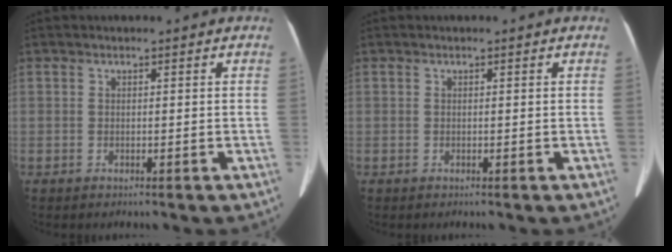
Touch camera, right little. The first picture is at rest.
{"total": 0.0}